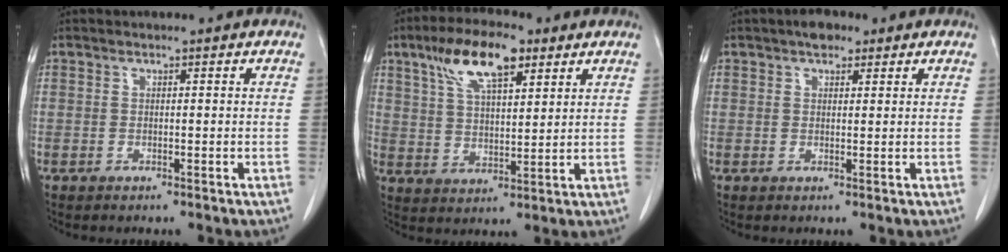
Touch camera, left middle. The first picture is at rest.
{"total": 10.6, "force": [6.1, 3.5, 7.9], "torque": [-0.151, 0.017, 0.115]}
{"total": 2.8, "force": [1.9, 1.3, 1.5], "torque": [-0.026, 0.008, 0.028]}